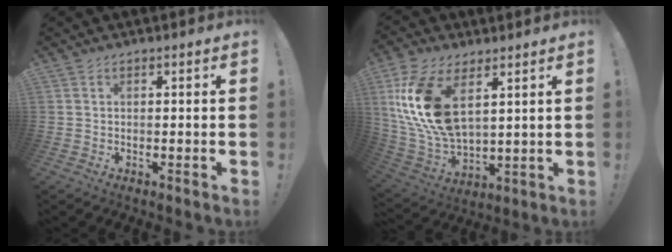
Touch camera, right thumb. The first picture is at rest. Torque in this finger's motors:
{"motor_torque": [1.52, 3.49, 1.04, -0.31, 0.38]}